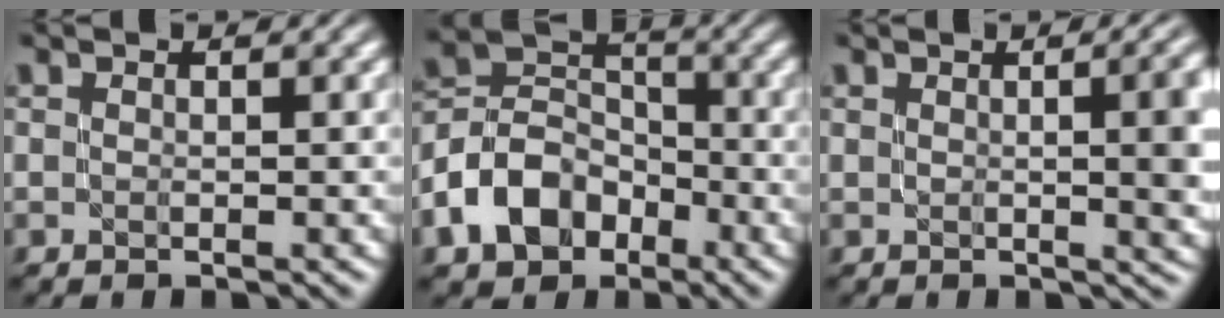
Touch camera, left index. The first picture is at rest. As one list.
[{"total": 7.1, "force": [-3.6, 5.1, 3.3], "torque": [-0.063, 0.007, -0.084]}, {"total": 6.3, "force": [0.4, 2.3, 5.8], "torque": [-0.043, 0.008, 0.009]}]